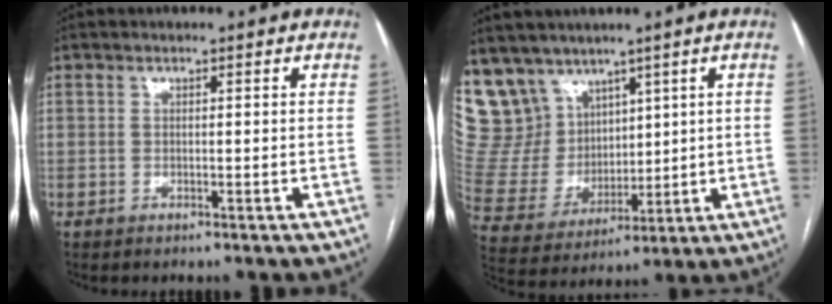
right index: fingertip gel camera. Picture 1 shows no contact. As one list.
[{"total": 14.1, "force": [10.2, 9.4, 2.8], "torque": [-0.082, 0.045, 0.221]}]